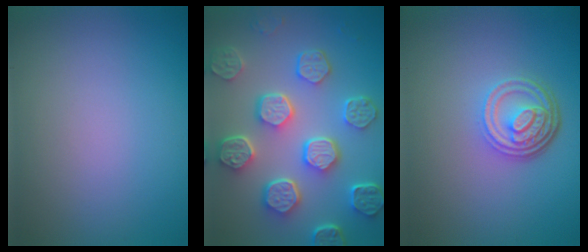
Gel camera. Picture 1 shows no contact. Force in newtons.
{"total": 7.9, "press": 6.0, "slide": 5.2}
{"total": 4.7, "press": 3.5, "slide": 3.2}